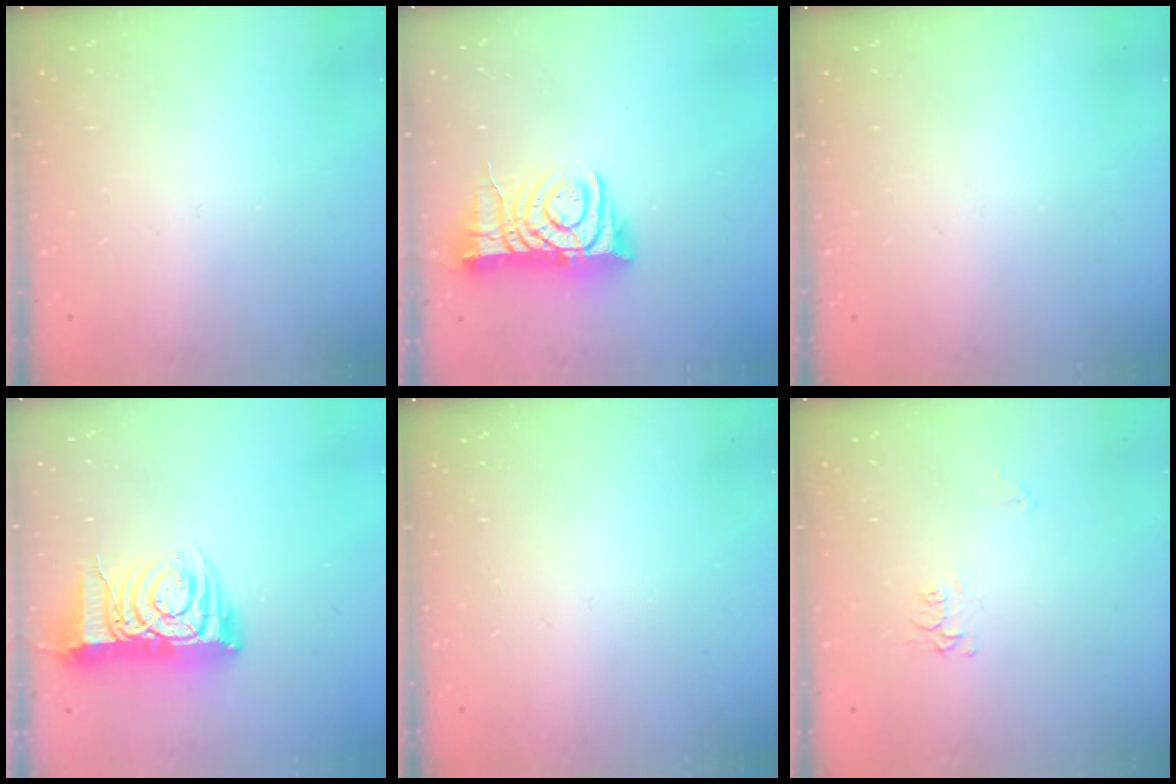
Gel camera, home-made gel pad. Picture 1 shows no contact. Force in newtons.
{"total": 10.7, "press": 10.6, "slide": 1.2}
{"total": 0.0}
{"total": 11.7, "press": 11.6, "slide": 1.0}
{"total": 0.0}
{"total": 5.0, "press": 5.0, "slide": 0.7}